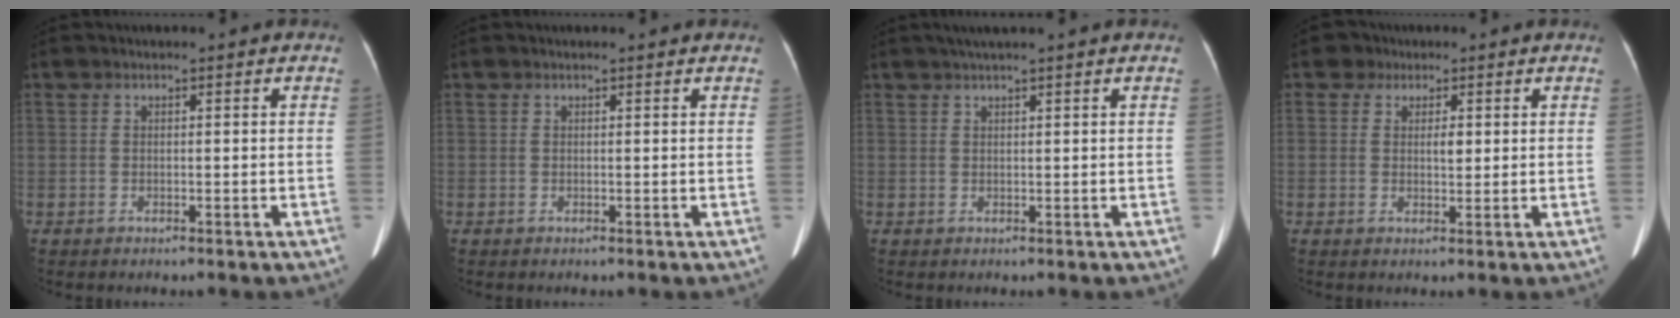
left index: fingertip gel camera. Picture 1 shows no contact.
{"total": 1.2, "force": [1.1, 0.1, 0.3], "torque": [-0.011, 0.005, 0.012]}
{"total": 3.4, "force": [2.6, -0.6, 2.1], "torque": [-0.031, 0.023, 0.046]}
{"total": 3.6, "force": [1.5, 2.9, 1.4], "torque": [-0.023, 0.006, 0.023]}